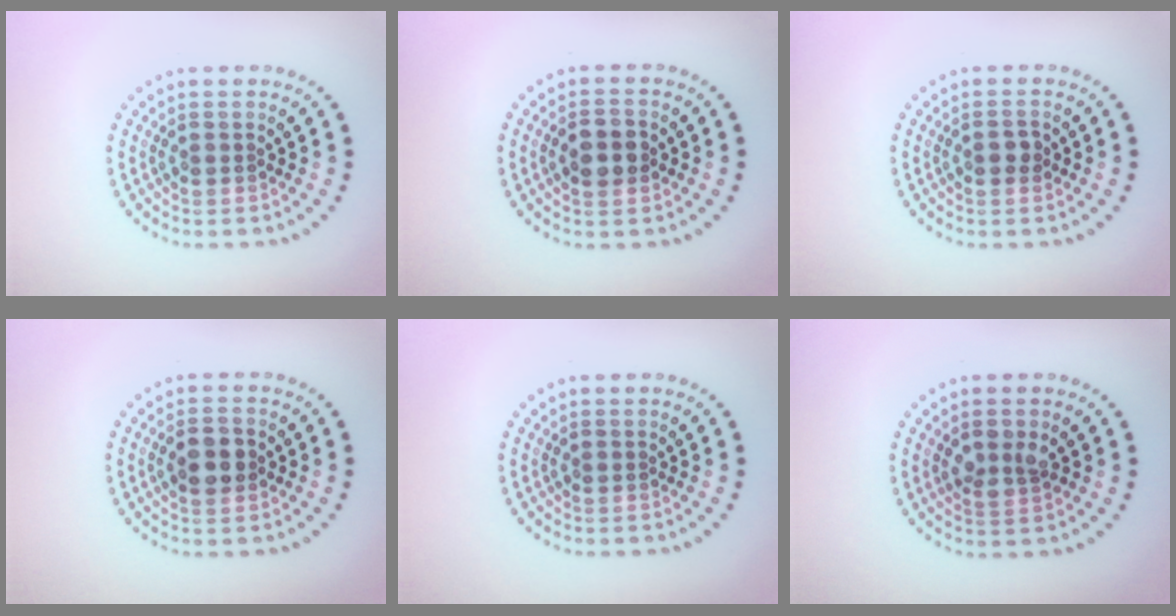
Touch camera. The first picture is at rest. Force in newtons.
{"total": 3.1, "press": 3.1, "slide": 0.2}
{"total": 1.4, "press": 1.4, "slide": 0.1}
{"total": 3.3, "press": 3.3, "slide": 0.2}
{"total": 0.0}
{"total": 2.4, "press": 2.4, "slide": 0.5}